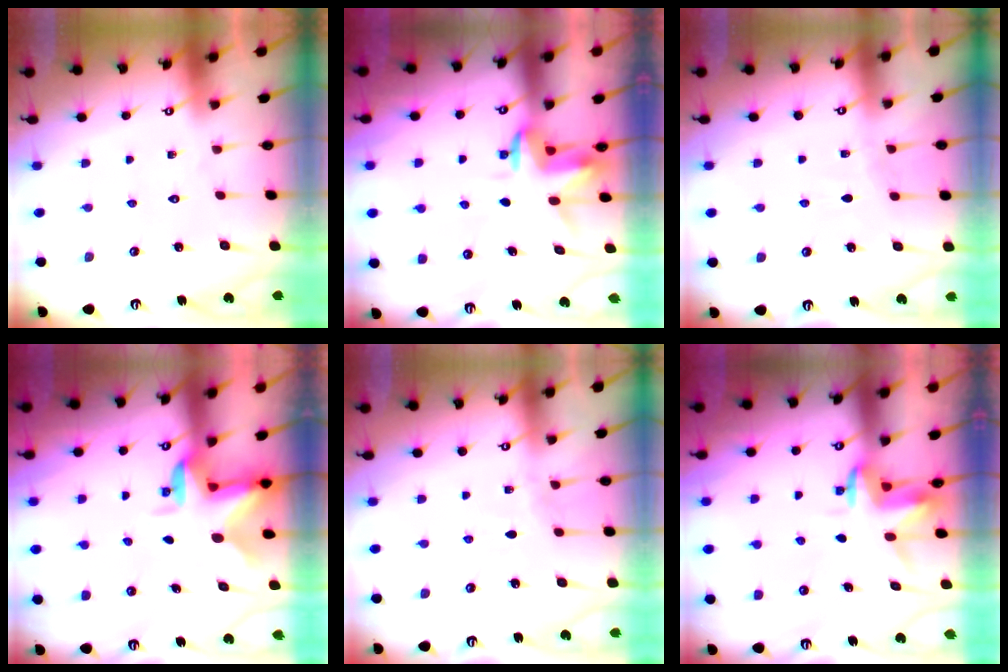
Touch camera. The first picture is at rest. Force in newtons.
{"total": 3.6, "press": 3.6, "slide": 0.2}
{"total": 3.3, "press": 3.3, "slide": 0.4}
{"total": 4.2, "press": 4.2, "slide": 0.4}
{"total": 4.9, "press": 4.9, "slide": 0.5}
{"total": 3.6, "press": 3.6, "slide": 0.2}